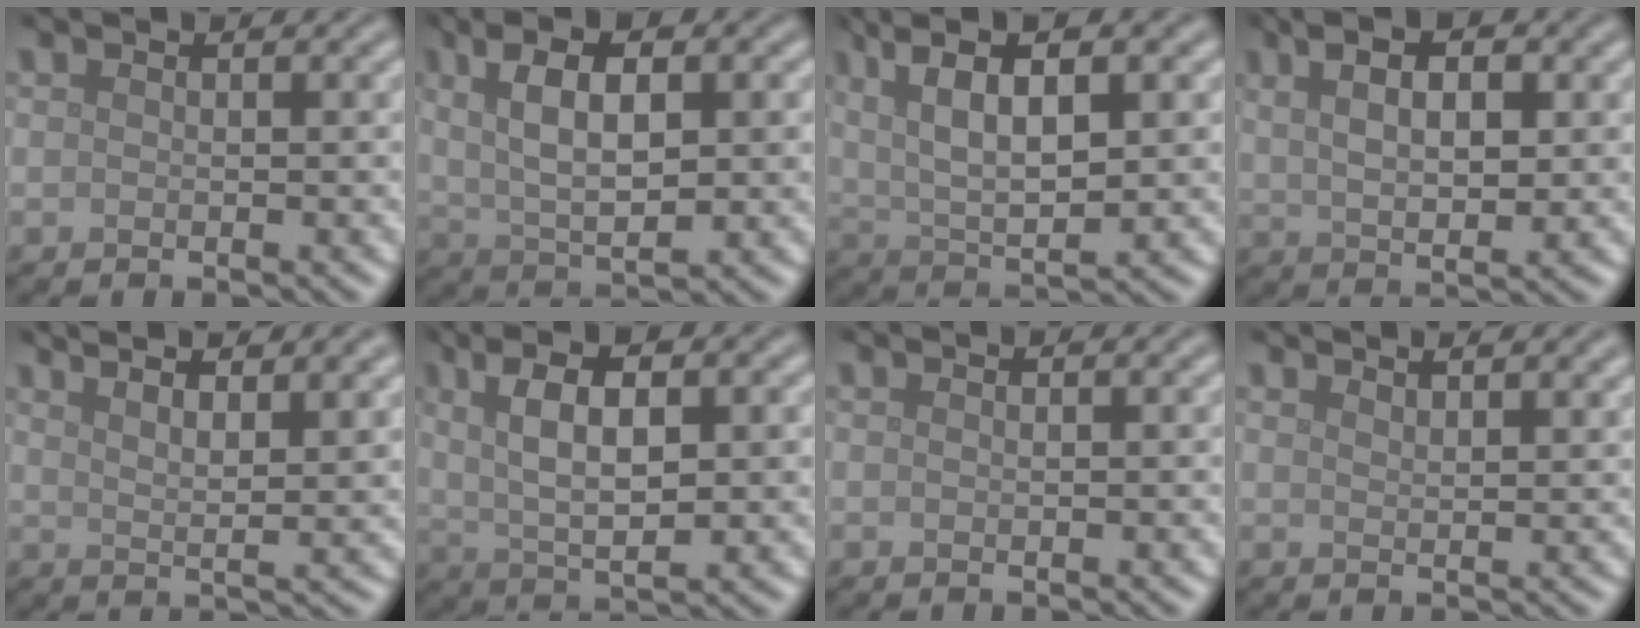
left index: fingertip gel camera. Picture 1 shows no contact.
{"total": 6.9, "force": [1.7, 3.0, 6.0], "torque": [-0.097, 0.006, 0.028]}
{"total": 8.3, "force": [3.0, 3.2, 7.0], "torque": [-0.132, 0.006, 0.053]}
{"total": 7.1, "force": [2.7, 3.3, 5.6], "torque": [-0.094, 0.012, 0.034]}
{"total": 6.7, "force": [4.6, 1.8, 4.6], "torque": [-0.043, 0.024, 0.042]}
{"total": 7.3, "force": [1.8, 2.8, 6.5], "torque": [-0.105, 0.006, 0.028]}
{"total": 0.0}
{"total": 3.5, "force": [2.9, 1.0, 1.6], "torque": [-0.003, 0.015, 0.030]}